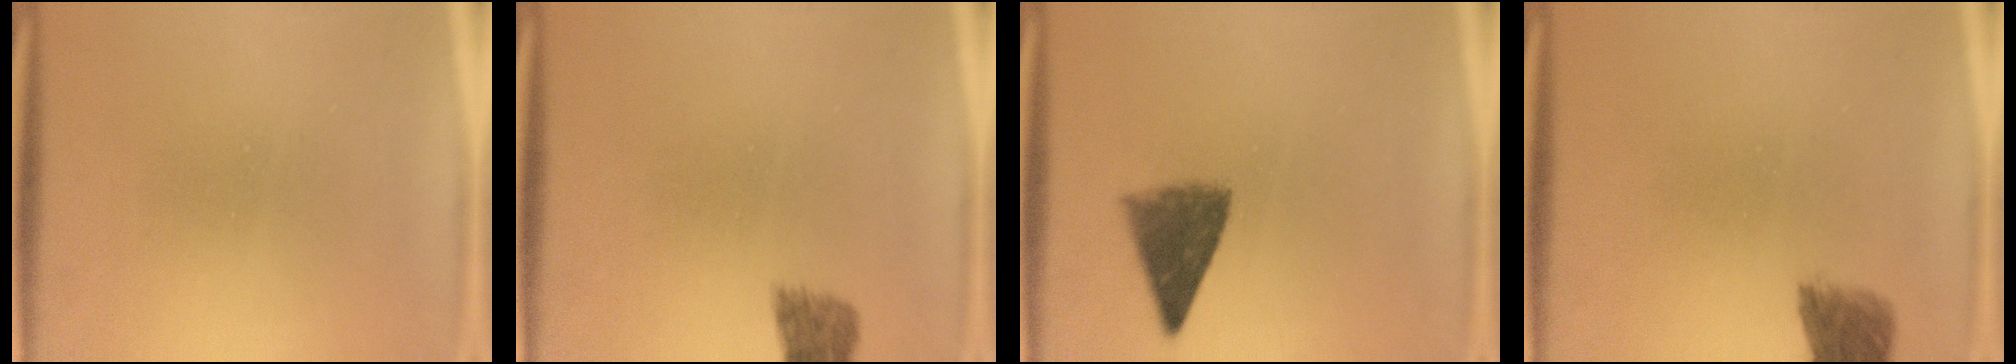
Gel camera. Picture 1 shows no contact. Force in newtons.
{"total": 1.9}
{"total": 5.6}
{"total": 4.1}